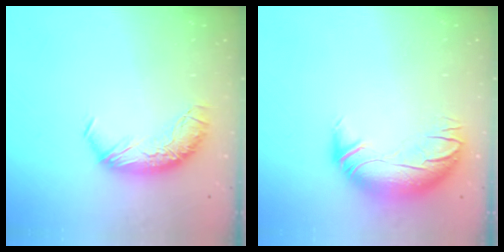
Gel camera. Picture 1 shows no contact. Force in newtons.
{"total": 3.0, "press": 0.4, "slide": 2.9}